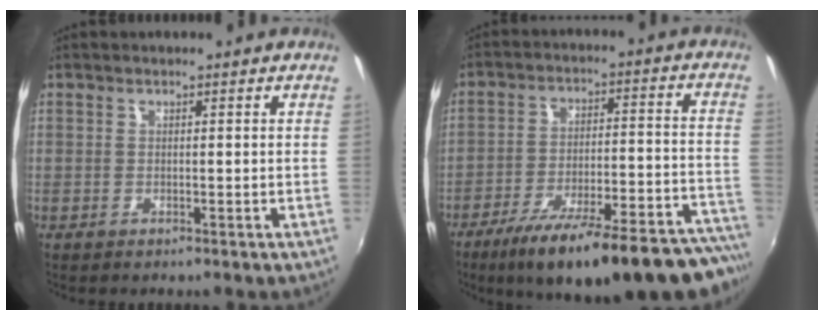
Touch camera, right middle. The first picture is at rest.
{"total": 28.4, "force": [-23.5, 4.9, 15.1], "torque": [-0.212, -0.040, -0.326]}